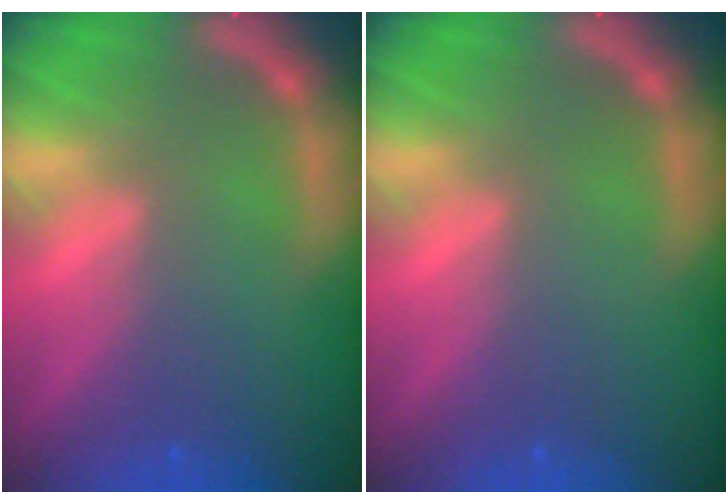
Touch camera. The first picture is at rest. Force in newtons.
{"total": 0.0}